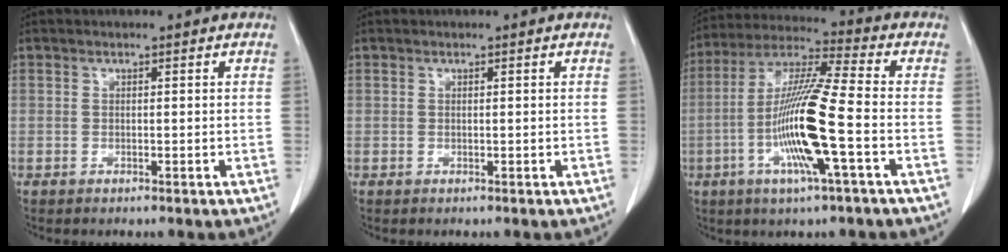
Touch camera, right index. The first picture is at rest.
{"total": 0.0}
{"total": 14.6, "force": [-3.9, 0.1, 14.1], "torque": [-0.282, -0.006, -0.081]}